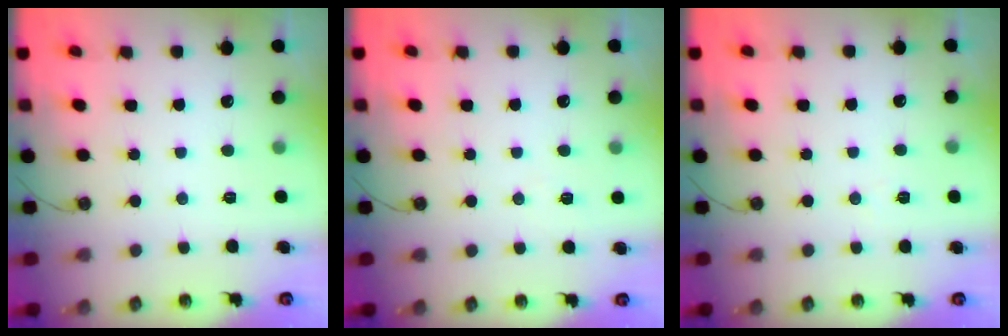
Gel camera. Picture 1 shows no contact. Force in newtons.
{"total": 4.7, "press": 3.8, "slide": 2.7}
{"total": 5.6, "press": 3.4, "slide": 4.5}